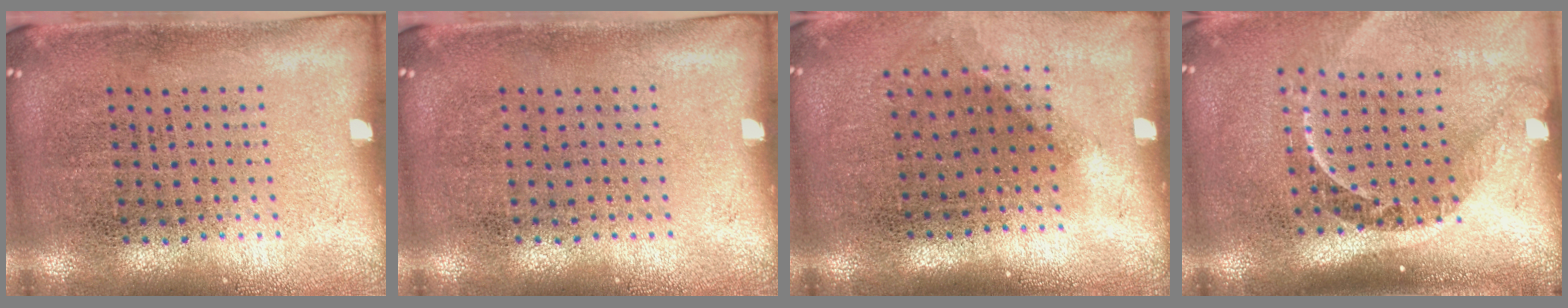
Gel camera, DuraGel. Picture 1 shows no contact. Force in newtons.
{"total": 0.0}
{"total": 1.2, "press": 0.9, "slide": 0.8}
{"total": 2.3, "press": 1.6, "slide": 1.6}